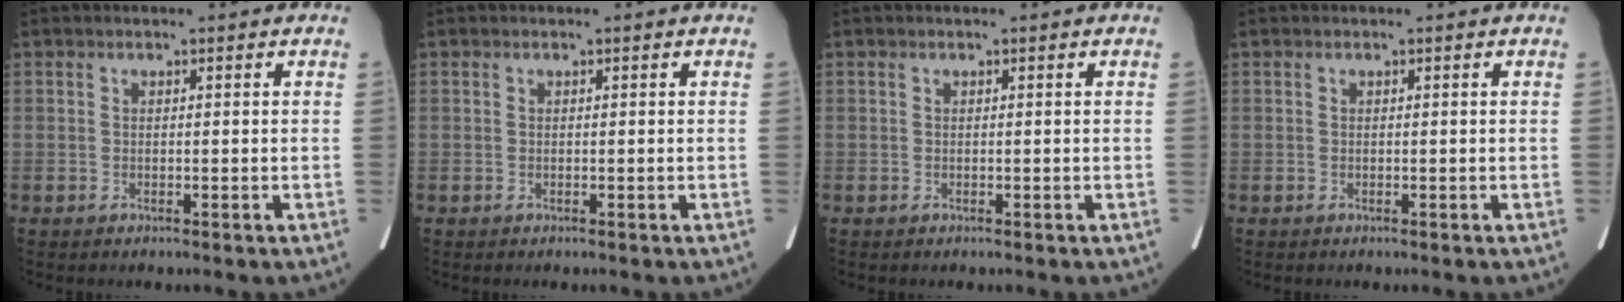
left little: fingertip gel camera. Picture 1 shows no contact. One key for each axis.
{"total": 0.0}
{"total": 0.0}
{"total": 0.0}